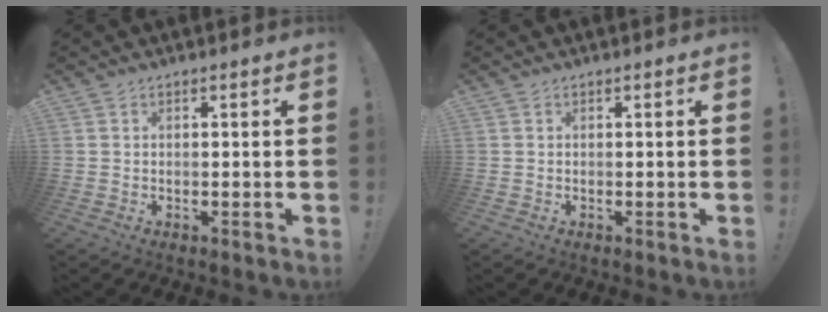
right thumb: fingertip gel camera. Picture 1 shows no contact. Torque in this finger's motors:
{"motor_torque": [-0.03, -0.01, -0.11, 0.11, 0.00]}